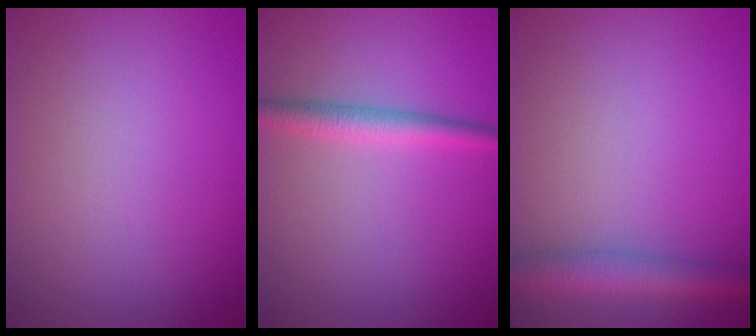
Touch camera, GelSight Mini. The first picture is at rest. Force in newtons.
{"total": 2.5, "press": 2.5, "slide": 0.0}
{"total": 4.4, "press": 4.4, "slide": 0.1}